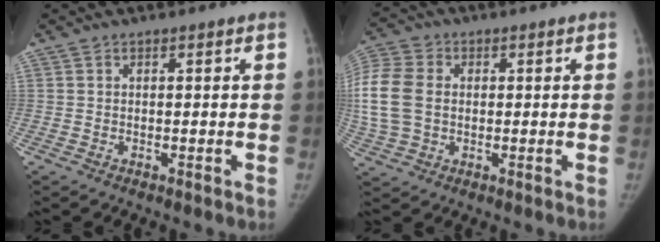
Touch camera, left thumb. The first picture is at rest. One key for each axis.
{"total": 17.1, "fx": 0.9, "fy": 13.0, "fz": 11.0, "tx": -0.287, "ty": 0.019, "tz": 0.021}